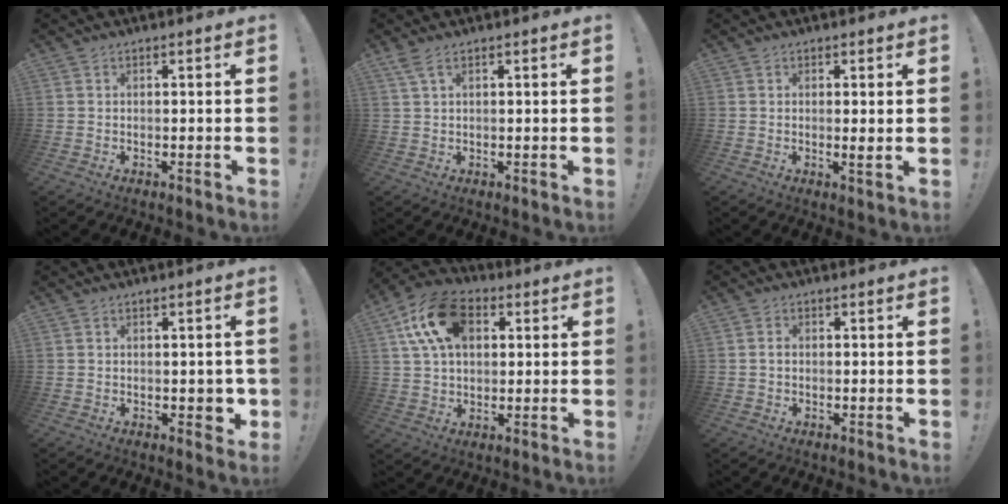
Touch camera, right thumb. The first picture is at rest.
{"total": 2.6, "force": [1.4, 0.8, 2.1], "torque": [-0.044, -0.002, 0.027]}
{"total": 1.7, "force": [0.4, -0.2, 1.7], "torque": [-0.022, -0.008, 0.003]}
{"total": 3.6, "force": [-0.5, 2.4, 2.6], "torque": [-0.031, 0.008, -0.006]}
{"total": 16.9, "force": [5.6, 11.3, 11.2], "torque": [-0.182, -0.003, 0.106]}
{"total": 1.2, "force": [-0.1, 1.0, 0.7], "torque": [-0.016, 0.005, -0.001]}